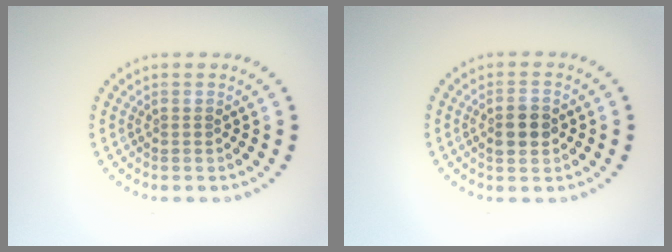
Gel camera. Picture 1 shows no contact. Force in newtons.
{"total": 2.5, "press": 2.4, "slide": 0.3}